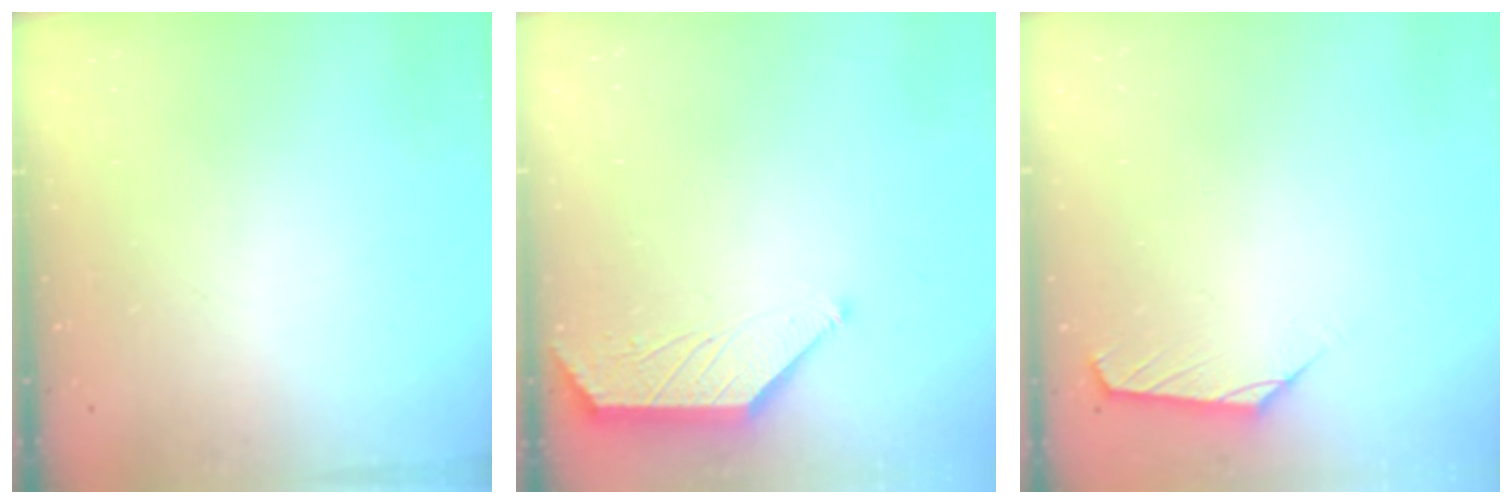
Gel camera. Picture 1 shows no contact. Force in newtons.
{"total": 1.6, "press": 1.5, "slide": 0.4}
{"total": 0.0}